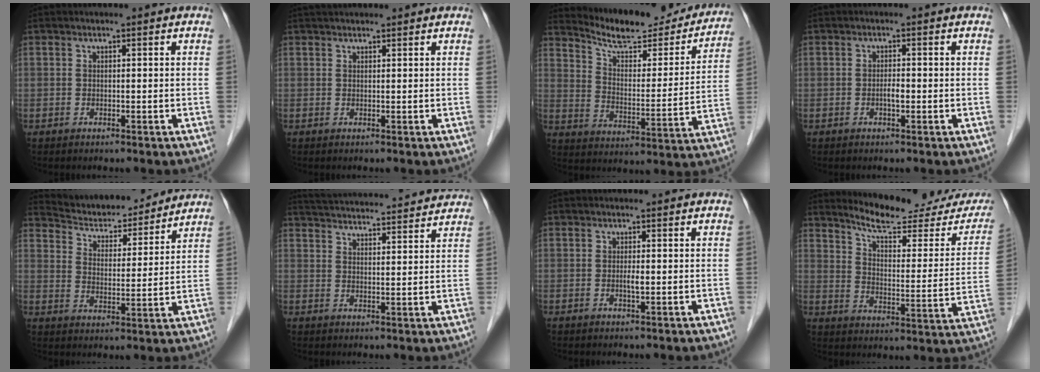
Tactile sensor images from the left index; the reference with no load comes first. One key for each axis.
{"total": 3.3, "fx": 3.0, "fy": 0.5, "fz": 1.2, "tx": -0.014, "ty": 0.035, "tz": 0.049}
{"total": 20.3, "fx": 18.7, "fy": 4.5, "fz": 6.4, "tx": -0.086, "ty": -0.027, "tz": 0.252}
{"total": 1.3, "fx": -0.4, "fy": 0.3, "fz": 1.2, "tx": -0.022, "ty": 0.002, "tz": -0.009}
{"total": 14.3, "fx": 13.6, "fy": 2.9, "fz": 3.4, "tx": -0.052, "ty": 0.006, "tz": 0.207}
{"total": 21.0, "fx": 19.9, "fy": 2.0, "fz": 6.3, "tx": -0.109, "ty": 0.020, "tz": 0.268}
{"total": 1.0, "fx": -0.1, "fy": 0.1, "fz": 1.0, "tx": -0.021, "ty": -0.002, "tz": -0.002}
{"total": 18.4, "fx": 16.9, "fy": 3.6, "fz": 6.4, "tx": -0.079, "ty": -0.051, "tz": 0.211}